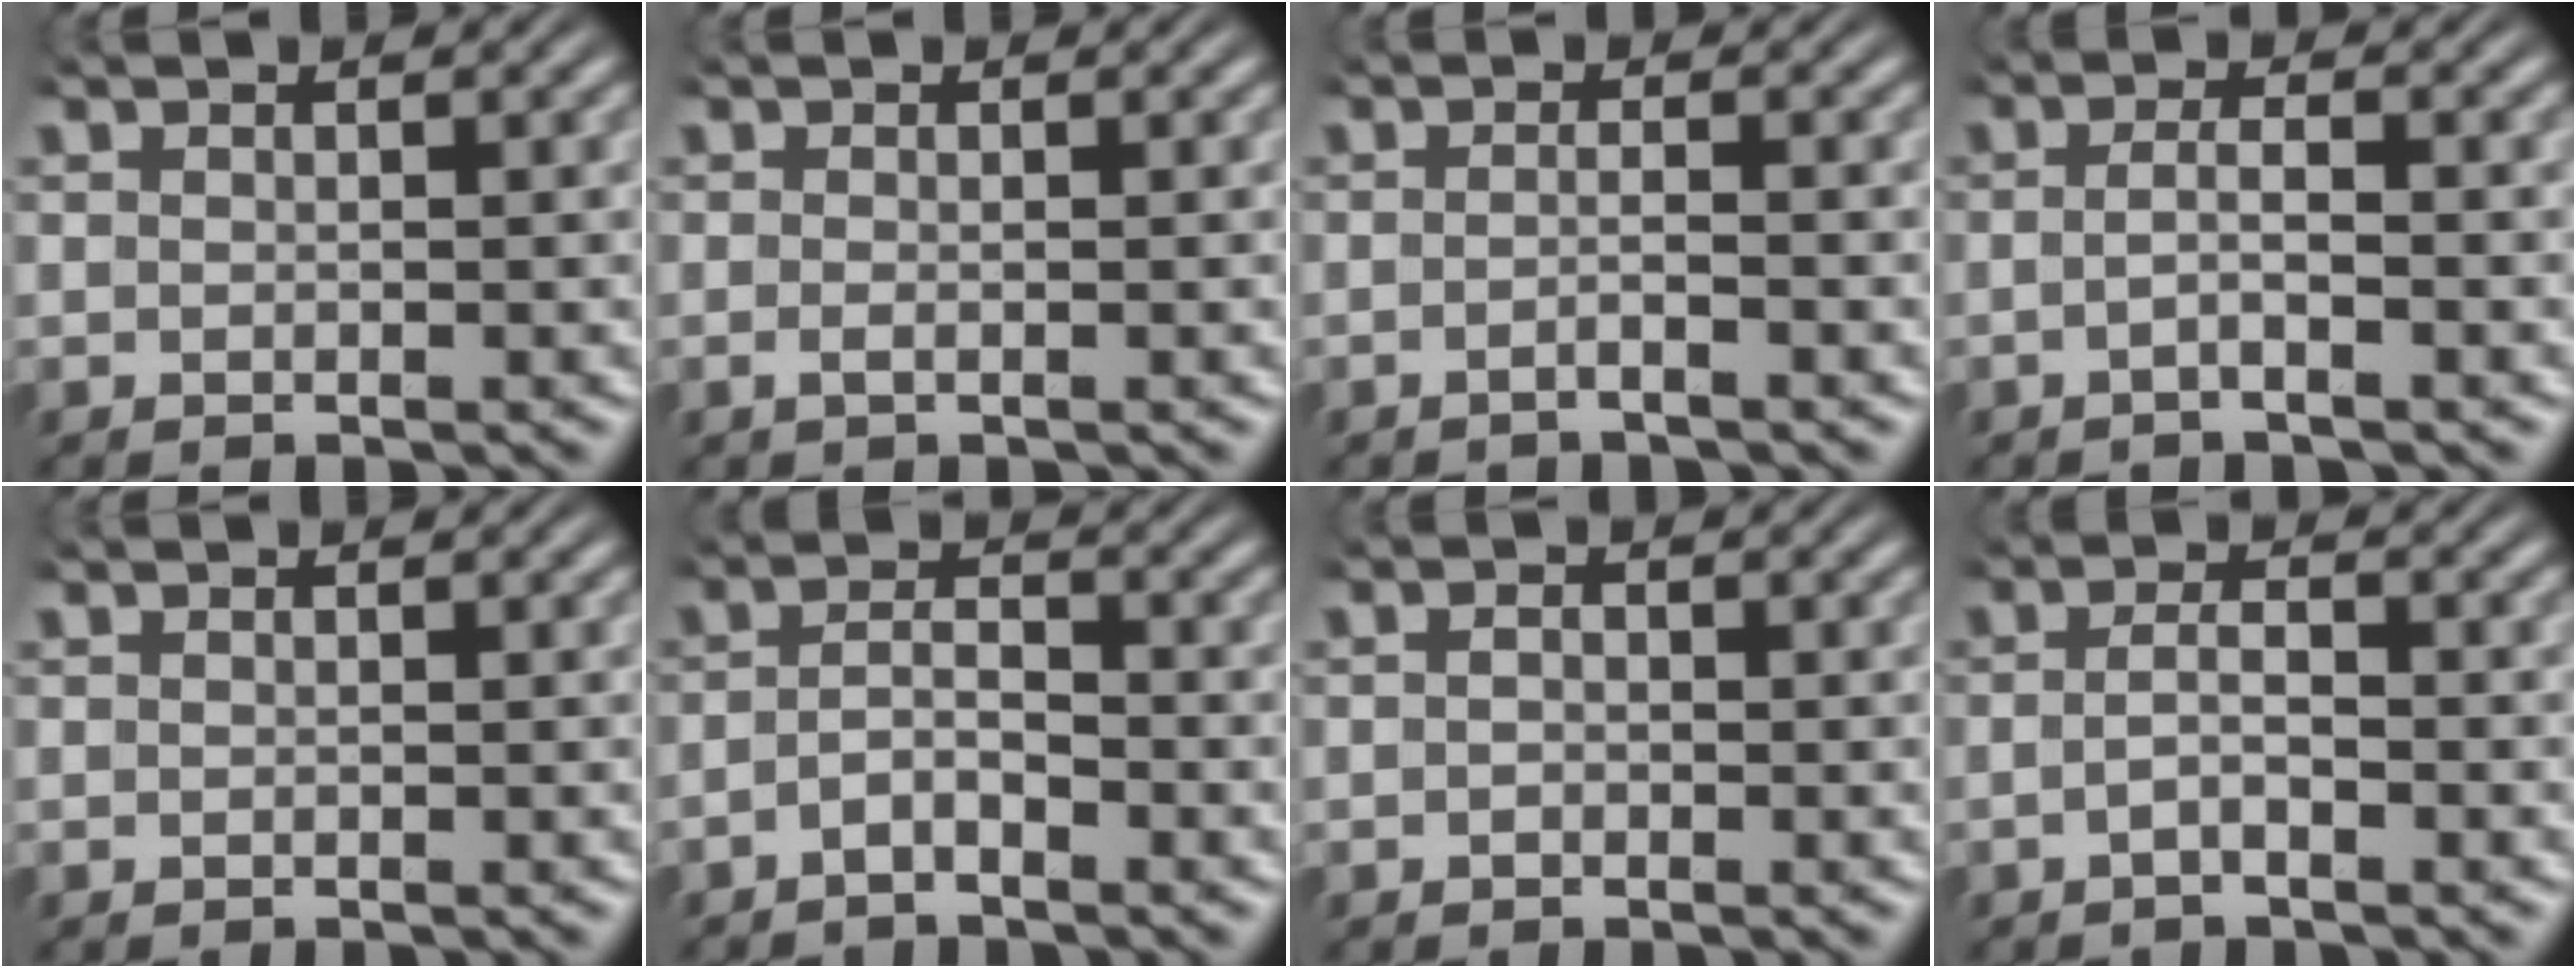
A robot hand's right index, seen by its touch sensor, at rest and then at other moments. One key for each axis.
{"total": 0.7, "fx": -0.6, "fy": 0.0, "fz": 0.4, "tx": -0.016, "ty": -0.009, "tz": -0.007}
{"total": 1.5, "fx": -1.2, "fy": -0.3, "fz": 1.0, "tx": -0.021, "ty": -0.004, "tz": -0.023}
{"total": 2.2, "fx": -1.2, "fy": 0.0, "fz": 1.9, "tx": -0.036, "ty": -0.006, "tz": -0.022}
{"total": 0.0}
{"total": 2.9, "fx": -2.0, "fy": 1.2, "fz": 1.6, "tx": -0.035, "ty": -0.012, "tz": -0.035}
{"total": 0.7, "fx": -0.4, "fy": 0.4, "fz": 0.4, "tx": -0.007, "ty": -0.006, "tz": -0.008}
{"total": 2.3, "fx": -1.3, "fy": 0.6, "fz": 1.8, "tx": -0.036, "ty": -0.007, "tz": -0.022}